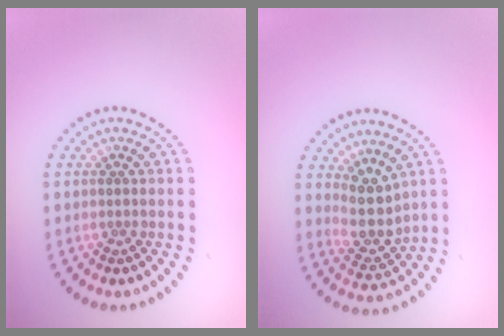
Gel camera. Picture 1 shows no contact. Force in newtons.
{"total": 3.7, "press": 3.0, "slide": 2.2}